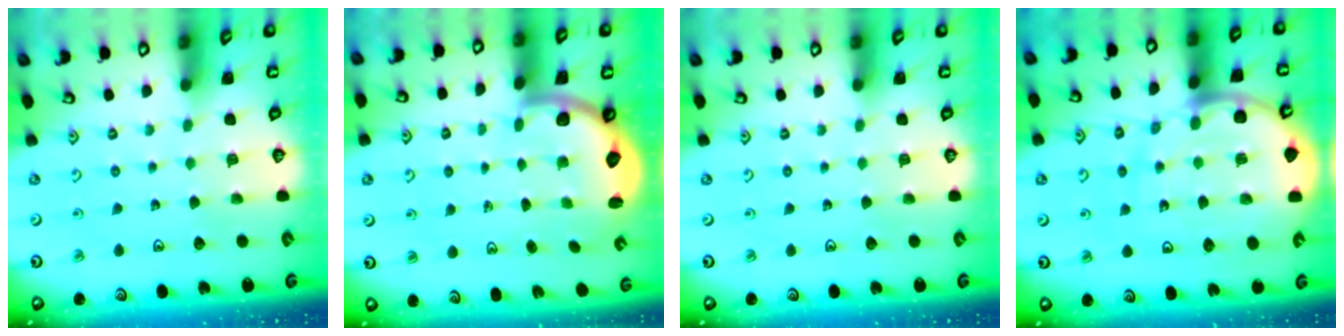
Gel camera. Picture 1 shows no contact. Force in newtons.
{"total": 2.7, "press": 2.4, "slide": 1.2}
{"total": 0.0}
{"total": 13.1, "press": 13.0, "slide": 1.7}